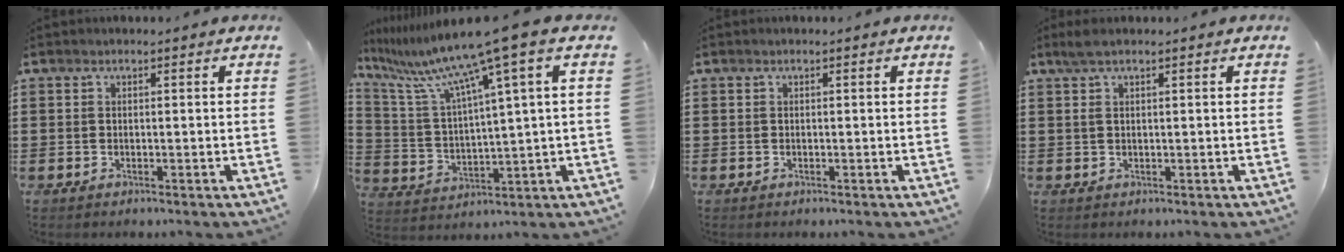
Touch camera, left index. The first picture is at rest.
{"total": 11.0, "force": [7.4, -0.5, 8.2], "torque": [-0.194, -0.045, 0.112]}
{"total": 0.0}
{"total": 1.9, "force": [0.8, 0.3, 1.8], "torque": [-0.036, 0.002, 0.014]}